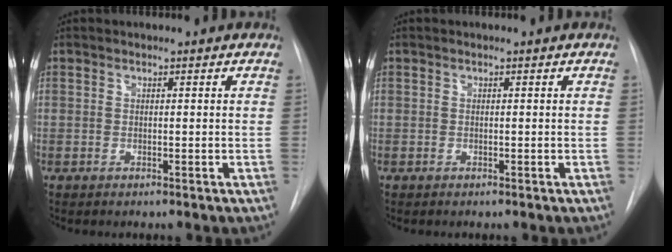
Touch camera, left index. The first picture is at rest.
{"total": 0.0}